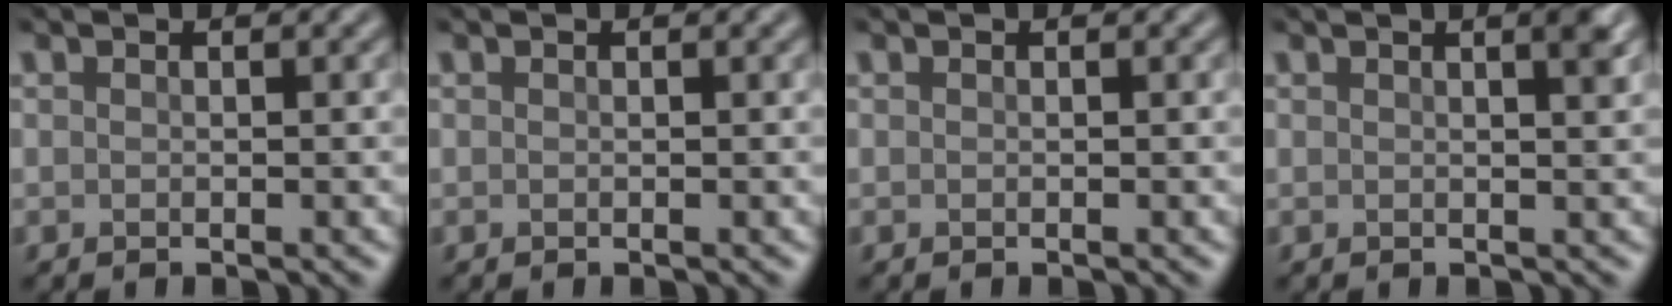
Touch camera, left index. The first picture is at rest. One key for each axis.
{"total": 0.0}
{"total": 0.0}
{"total": 2.7, "fx": 1.2, "fy": 0.9, "fz": 2.2, "tx": -0.011, "ty": 0.013, "tz": 0.004}